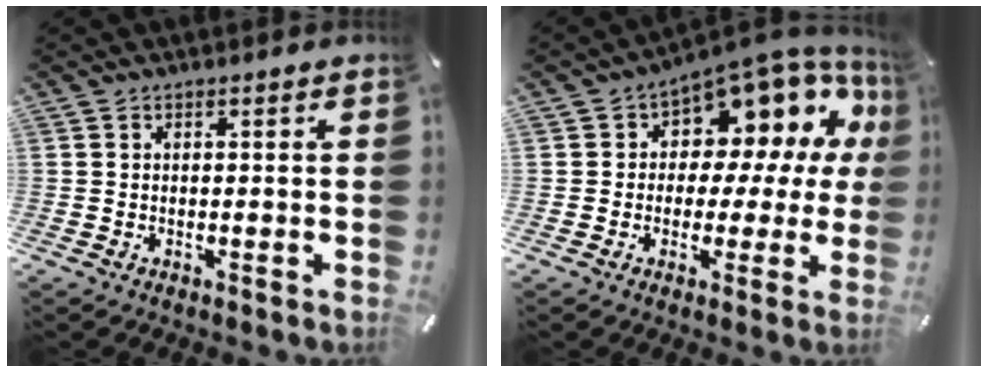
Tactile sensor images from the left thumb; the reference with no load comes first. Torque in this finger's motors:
{"motor_torque": [0.71, 0.70, 0.65, 0.41, 0.08]}